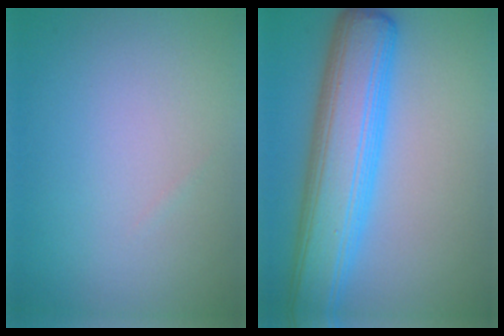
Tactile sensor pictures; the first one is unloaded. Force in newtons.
{"total": 9.3, "press": 9.3, "slide": 0.2}